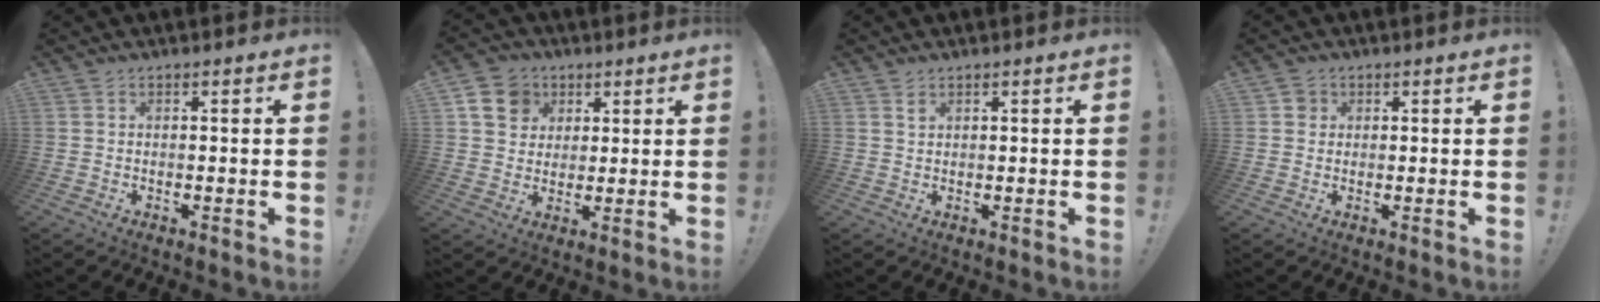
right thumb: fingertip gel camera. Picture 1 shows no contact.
{"total": 10.5, "force": [4.3, 8.8, 3.8], "torque": [-0.051, -0.018, 0.087]}
{"total": 1.2, "force": [0.8, 0.7, 0.6], "torque": [0.003, -0.007, 0.013]}
{"total": 2.3, "force": [0.8, 2.1, 0.6], "torque": [0.001, -0.001, 0.012]}